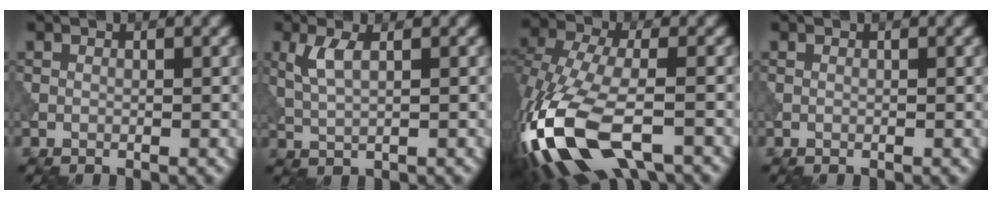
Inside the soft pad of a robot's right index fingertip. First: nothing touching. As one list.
[{"total": 2.5, "force": [0.8, 0.8, 2.3], "torque": [-0.055, 0.002, 0.018]}, {"total": 12.9, "force": [-5.6, 6.2, 9.8], "torque": [-0.236, -0.020, -0.107]}, {"total": 0.0}]